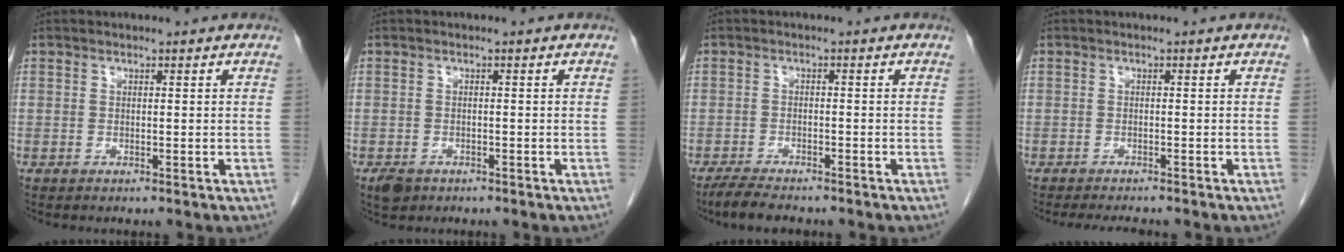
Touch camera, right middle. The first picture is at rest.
{"total": 2.3, "force": [-1.5, 1.5, 0.9], "torque": [-0.018, 0.000, -0.017]}
{"total": 4.7, "force": [-4.0, 0.9, 2.2], "torque": [-0.046, -0.014, -0.069]}
{"total": 3.9, "force": [-3.5, 0.4, 1.6], "torque": [-0.022, -0.011, -0.051]}